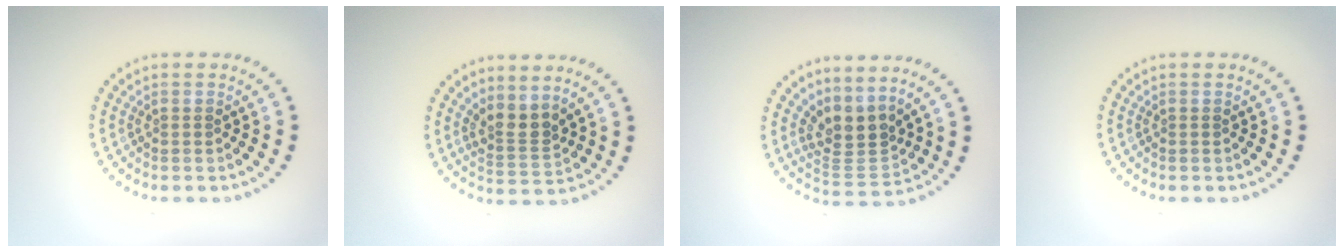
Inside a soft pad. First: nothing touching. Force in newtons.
{"total": 2.6, "press": 1.9, "slide": 1.8}
{"total": 3.3, "press": 2.4, "slide": 2.2}
{"total": 0.0}